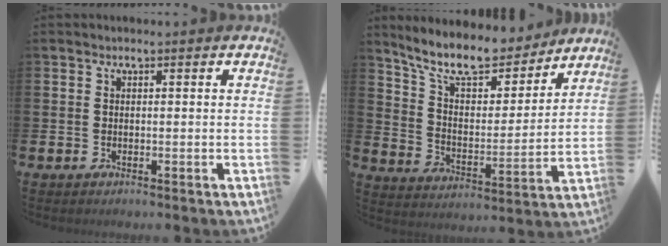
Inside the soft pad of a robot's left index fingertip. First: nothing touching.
{"total": 10.8, "force": [9.5, 3.2, 3.9], "torque": [-0.105, -0.062, 0.166]}